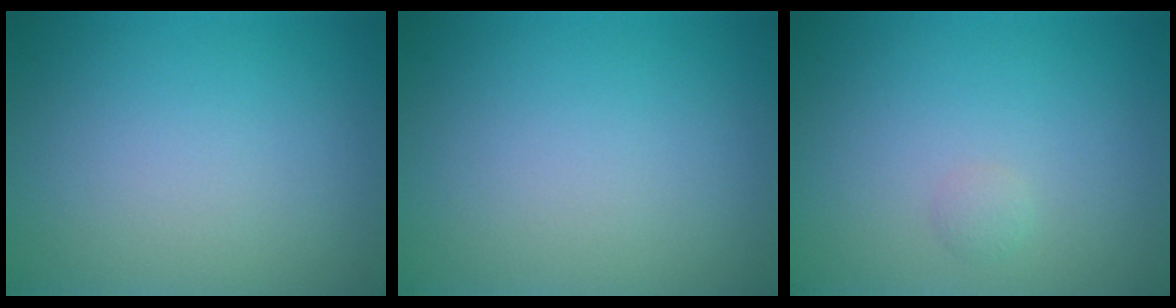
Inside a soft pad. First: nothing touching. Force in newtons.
{"total": 0.0}
{"total": 0.7, "press": 0.7, "slide": 0.0}